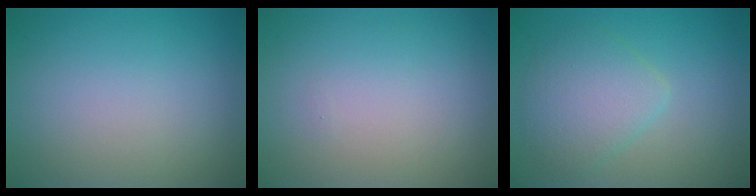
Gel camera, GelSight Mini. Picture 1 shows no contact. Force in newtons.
{"total": 0.0}
{"total": 3.8, "press": 3.8, "slide": 0.1}